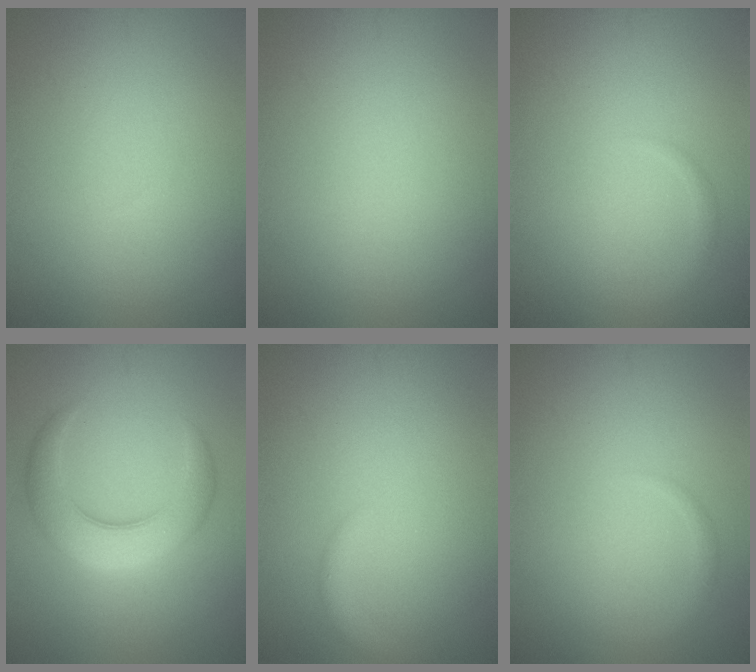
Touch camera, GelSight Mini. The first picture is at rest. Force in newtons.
{"total": 0.0}
{"total": 0.8, "press": 0.8, "slide": 0.0}
{"total": 5.2, "press": 5.2, "slide": 0.1}
{"total": 1.4, "press": 1.4, "slide": 0.2}
{"total": 0.8, "press": 0.8, "slide": 0.0}